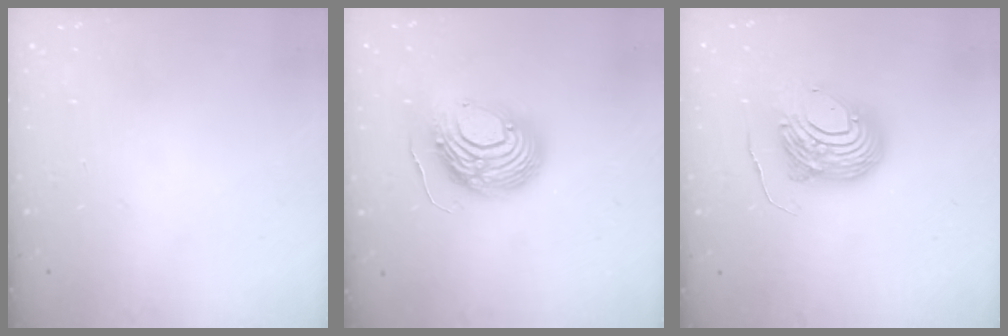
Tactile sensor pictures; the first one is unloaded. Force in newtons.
{"total": 13.9, "press": 13.8, "slide": 1.5}
{"total": 12.7, "press": 12.6, "slide": 1.6}